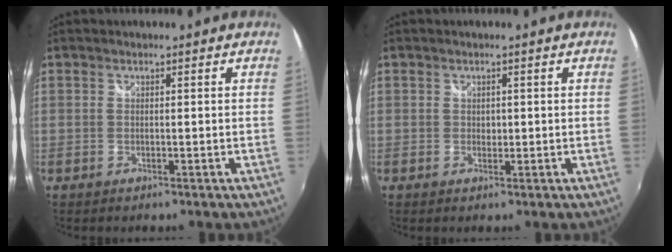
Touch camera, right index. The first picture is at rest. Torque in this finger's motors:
{"motor_torque": [0.25, -0.03, 0.14, 0.01]}